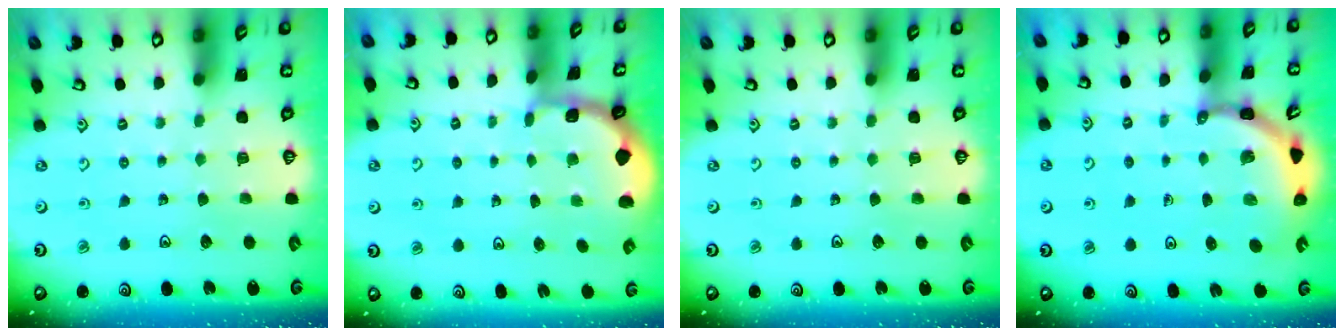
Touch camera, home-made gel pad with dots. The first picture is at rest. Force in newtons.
{"total": 1.6, "press": 1.6, "slide": 0.3}
{"total": 0.0}
{"total": 4.5, "press": 4.5, "slide": 0.4}